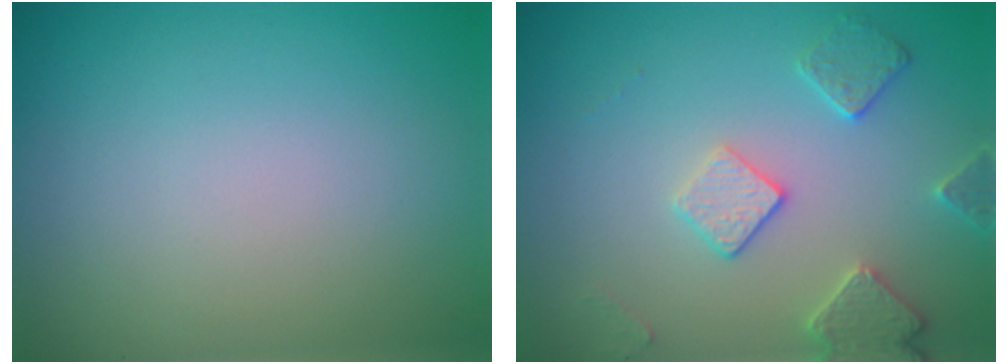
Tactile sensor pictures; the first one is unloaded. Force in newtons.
{"total": 2.9, "press": 2.9, "slide": 0.1}